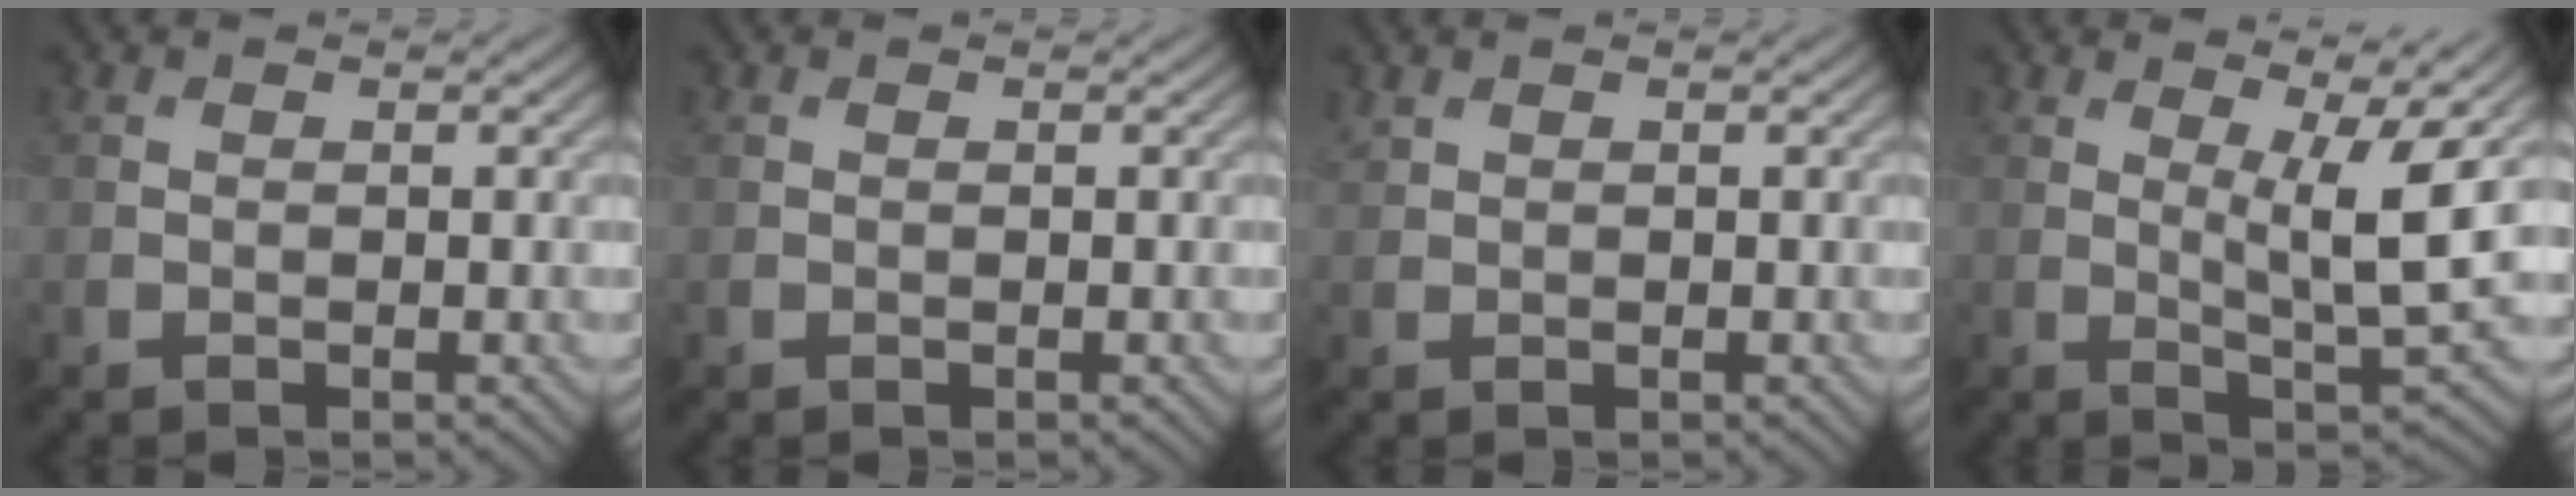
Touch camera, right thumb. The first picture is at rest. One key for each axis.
{"total": 0.0}
{"total": 0.8, "fx": 0.7, "fy": 0.1, "fz": 0.2, "tx": -0.010, "ty": 0.003, "tz": 0.021}
{"total": 7.8, "fx": 2.6, "fy": 1.2, "fz": 7.3, "tx": -0.121, "ty": 0.000, "tz": 0.044}